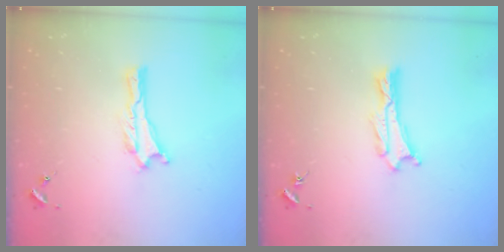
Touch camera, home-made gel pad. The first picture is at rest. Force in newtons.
{"total": 0.7, "press": 0.6, "slide": 0.2}